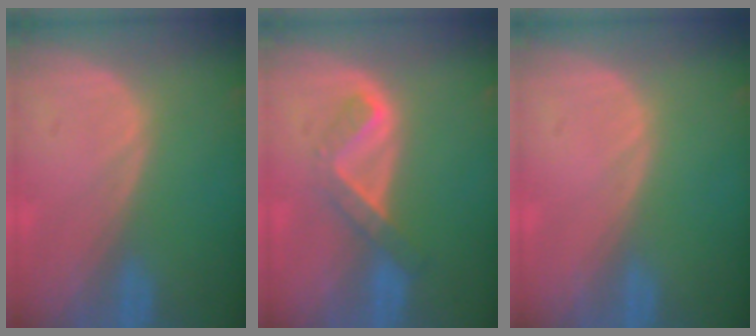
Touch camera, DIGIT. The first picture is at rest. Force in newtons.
{"total": 5.1, "press": 4.4, "slide": 2.7}
{"total": 0.0}